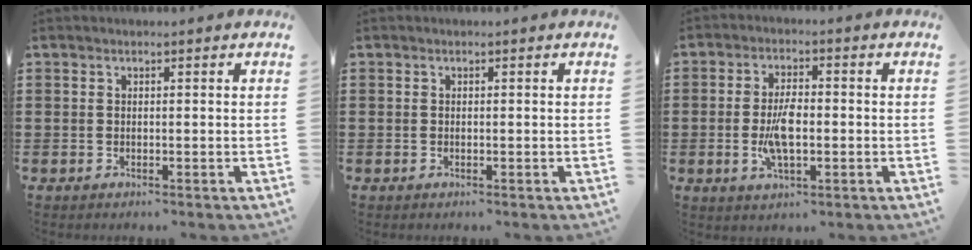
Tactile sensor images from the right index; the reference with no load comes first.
{"total": 0.0}
{"total": 6.0, "force": [-1.0, 2.4, 5.4], "torque": [-0.122, -0.004, -0.025]}